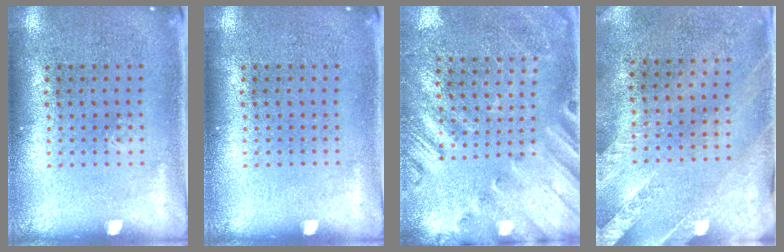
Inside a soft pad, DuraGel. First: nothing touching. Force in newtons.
{"total": 0.0}
{"total": 2.4, "press": 2.0, "slide": 1.3}
{"total": 2.6, "press": 2.1, "slide": 1.6}